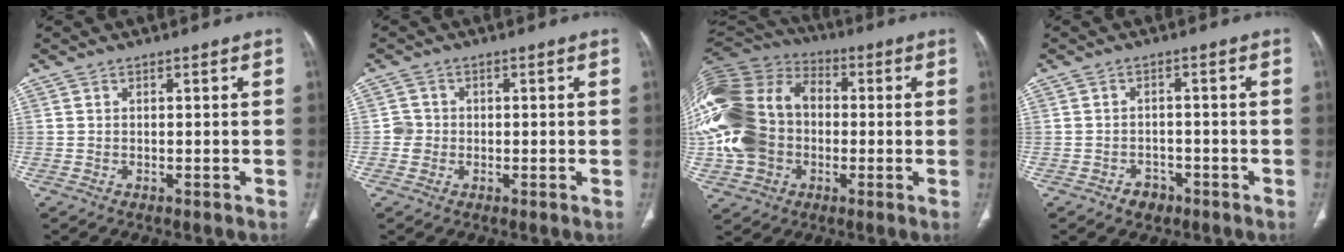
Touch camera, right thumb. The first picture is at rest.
{"total": 2.4, "force": [-0.4, 2.3, 0.3], "torque": [0.012, 0.008, -0.011]}
{"total": 25.6, "force": [-1.9, 19.9, 16.0], "torque": [-0.366, 0.038, -0.035]}
{"total": 3.2, "force": [-2.0, 2.3, 1.0], "torque": [-0.006, 0.017, -0.024]}